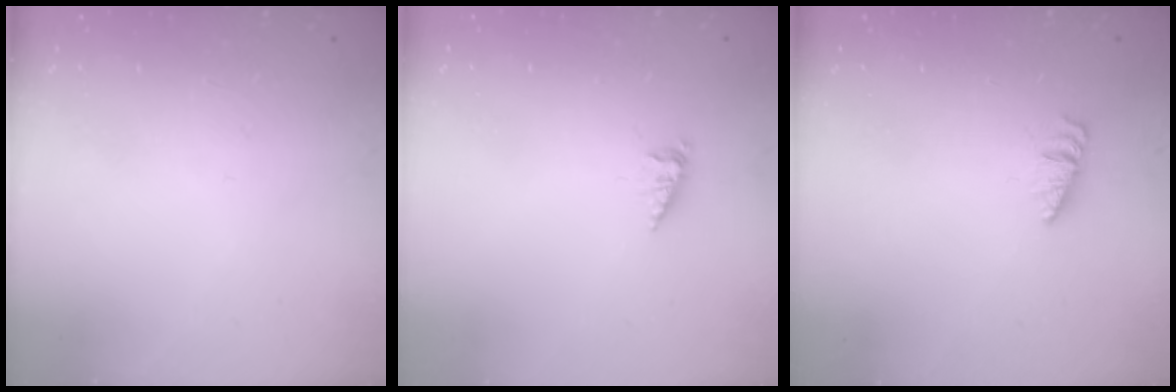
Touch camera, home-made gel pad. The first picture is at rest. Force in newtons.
{"total": 2.3, "press": 2.2, "slide": 0.3}
{"total": 1.1, "press": 1.1, "slide": 0.2}